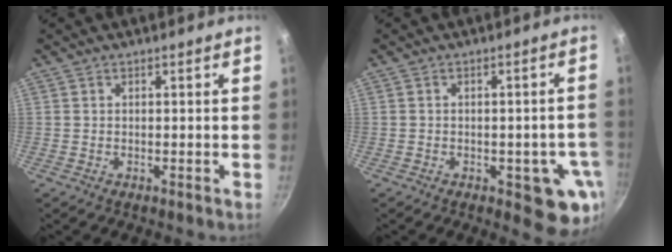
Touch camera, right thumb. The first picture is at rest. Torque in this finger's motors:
{"motor_torque": [1.33, 1.50, -0.04, -0.11, 0.14]}